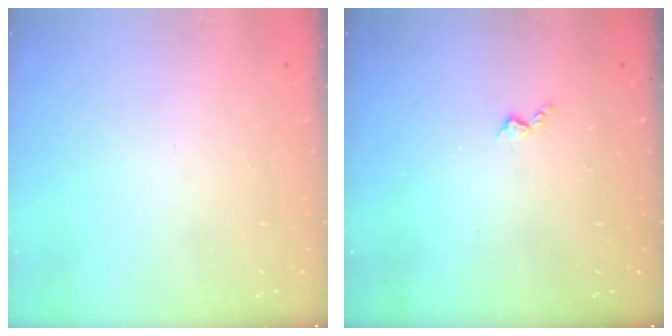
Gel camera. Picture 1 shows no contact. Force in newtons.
{"total": 2.8, "press": 2.8, "slide": 0.5}